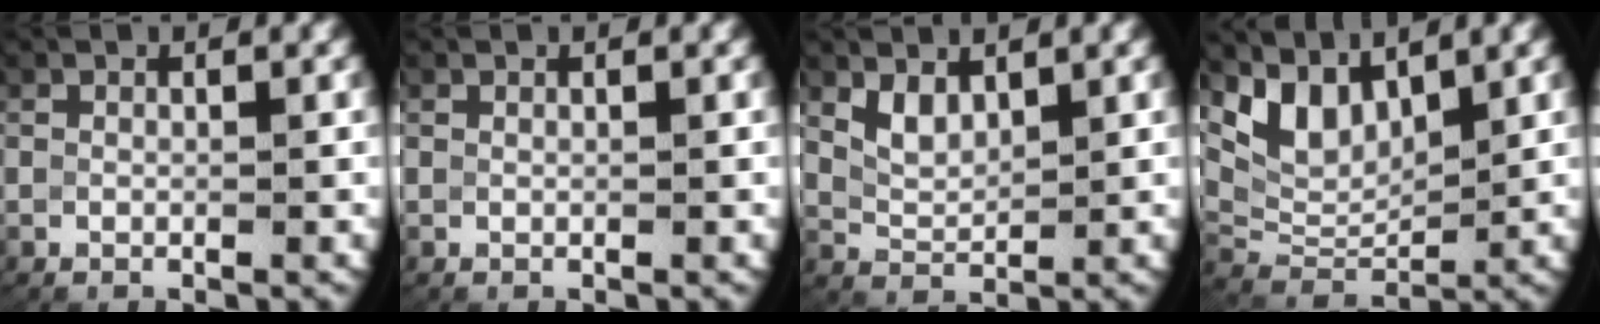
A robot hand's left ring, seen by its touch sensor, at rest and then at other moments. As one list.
[{"total": 0.0}, {"total": 2.2, "force": [1.3, 1.2, 1.3], "torque": [-0.036, -0.013, 0.031]}, {"total": 8.4, "force": [3.4, 5.7, 5.0], "torque": [-0.107, -0.001, 0.063]}]